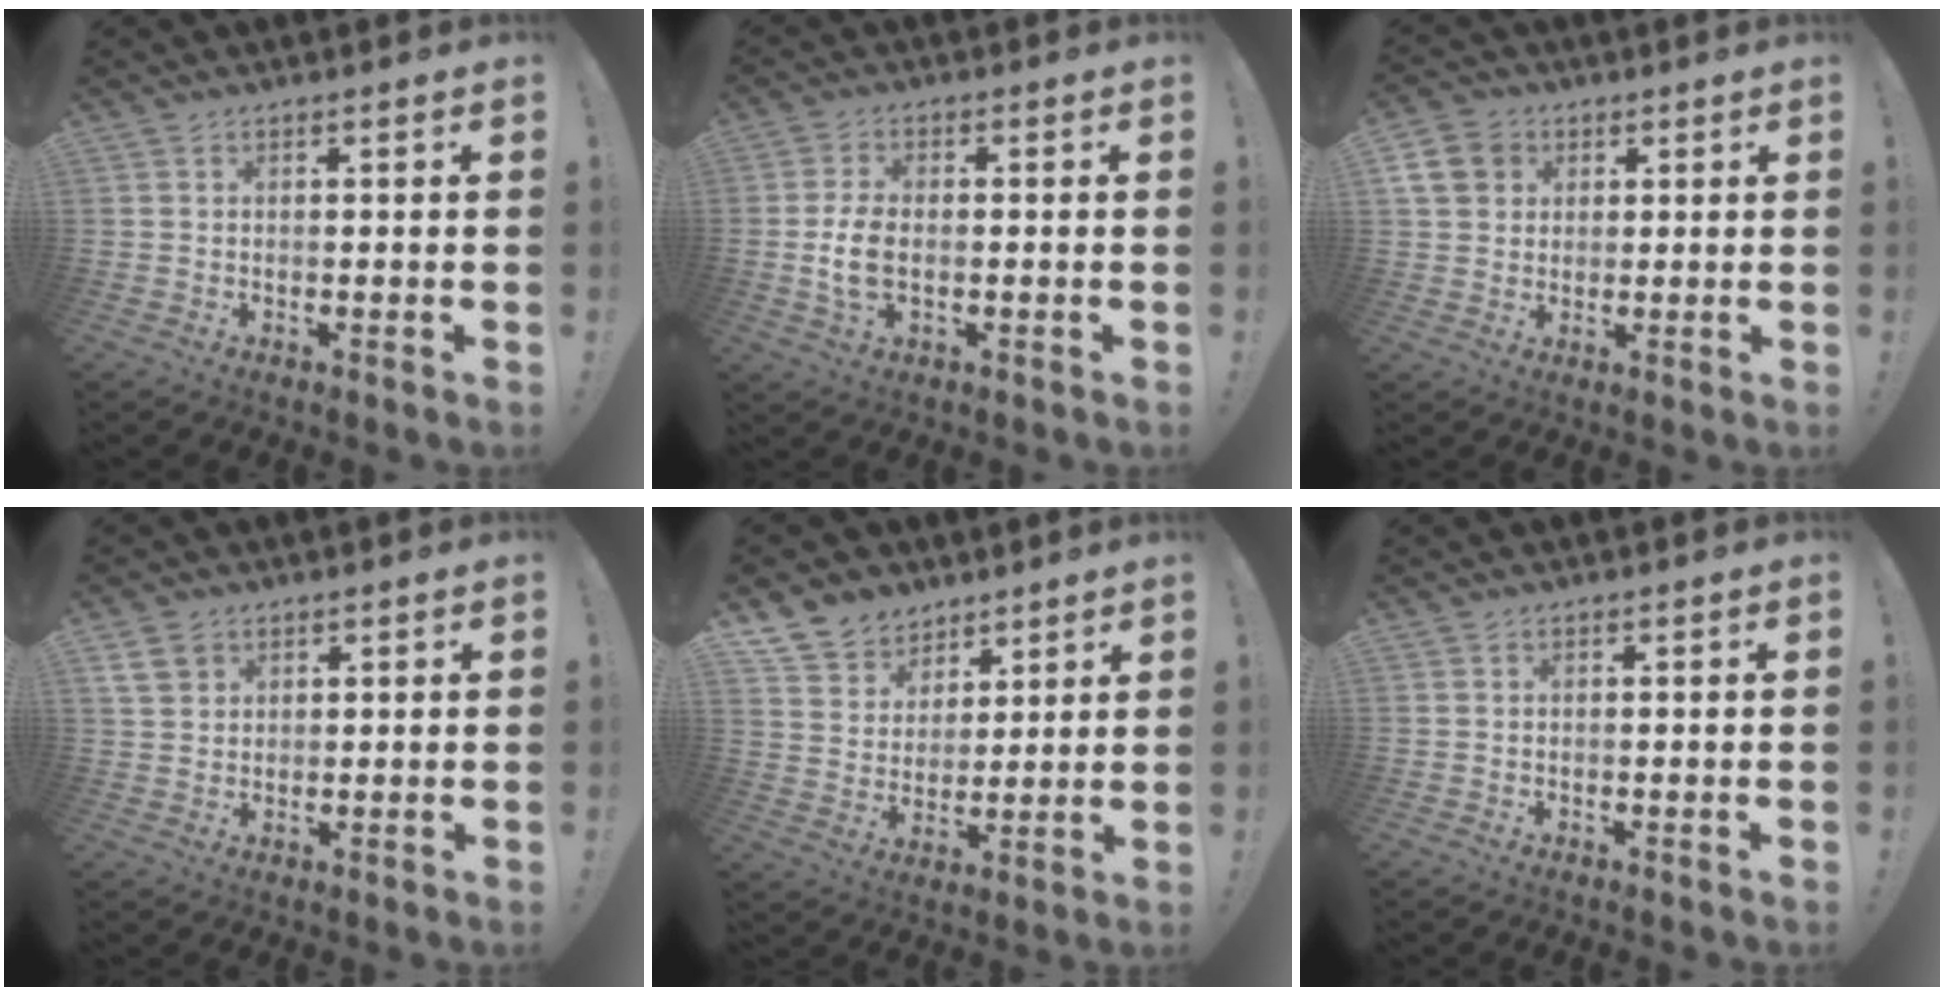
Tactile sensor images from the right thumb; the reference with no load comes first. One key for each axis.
{"total": 6.9, "fx": -1.2, "fy": 3.8, "fz": 5.6, "tx": -0.104, "ty": -0.006, "tz": -0.020}
{"total": 8.6, "fx": 3.0, "fy": 7.3, "fz": 3.4, "tx": -0.063, "ty": -0.006, "tz": 0.063}
{"total": 5.4, "fx": 3.1, "fy": 3.9, "fz": 2.1, "tx": -0.042, "ty": -0.004, "tz": 0.063}
{"total": 10.3, "fx": 7.4, "fy": 6.9, "fz": 1.6, "tx": -0.038, "ty": -0.058, "tz": 0.148}
{"total": 0.0}